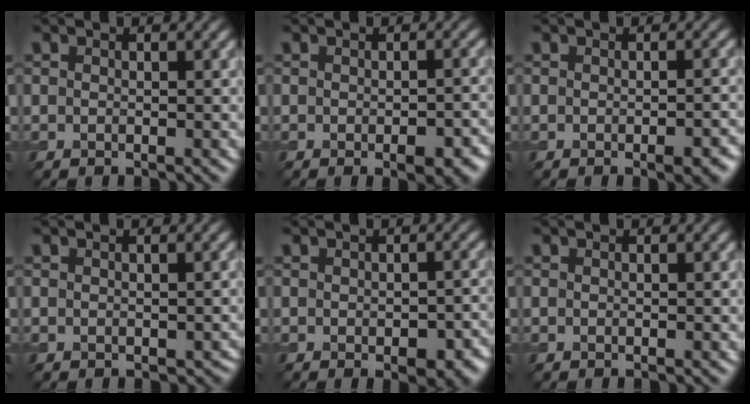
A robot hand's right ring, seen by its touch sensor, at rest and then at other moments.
{"total": 3.6, "force": [-1.4, 1.3, 3.0], "torque": [-0.040, -0.007, -0.014]}
{"total": 2.9, "force": [-1.3, 0.7, 2.5], "torque": [-0.032, -0.005, -0.014]}
{"total": 0.7, "force": [-0.2, 0.6, 0.4], "torque": [-0.008, -0.007, 0.000]}
{"total": 4.0, "force": [-1.3, 1.9, 3.2], "torque": [-0.038, -0.010, -0.012]}
{"total": 0.0}